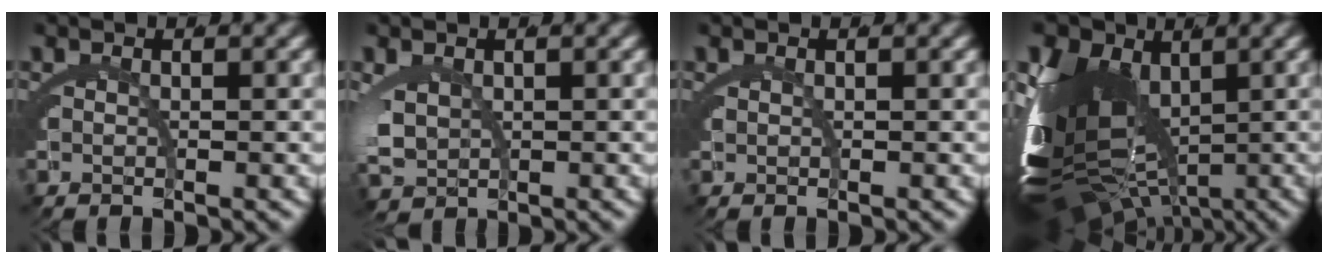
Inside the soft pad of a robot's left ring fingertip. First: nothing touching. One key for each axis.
{"total": 2.7, "fx": 0.5, "fy": 2.0, "fz": 1.7, "tx": -0.064, "ty": -0.028, "tz": 0.030}
{"total": 0.9, "fx": 0.3, "fy": -0.8, "fz": -0.1, "tx": -0.001, "ty": -0.004, "tz": 0.013}
{"total": 16.3, "fx": -1.7, "fy": 10.1, "fz": 12.6, "tx": -0.250, "ty": -0.056, "tz": -0.006}